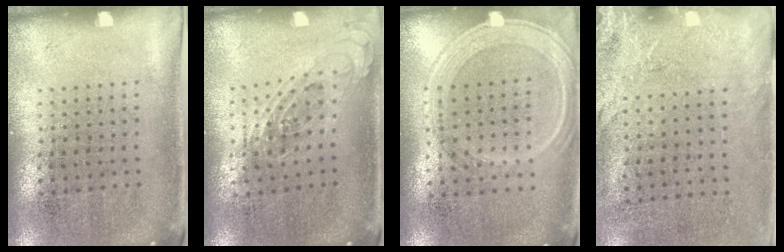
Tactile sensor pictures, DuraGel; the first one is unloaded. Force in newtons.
{"total": 0.8, "press": 0.7, "slide": 0.3}
{"total": 1.2, "press": 1.1, "slide": 0.5}
{"total": 2.6, "press": 2.0, "slide": 1.6}